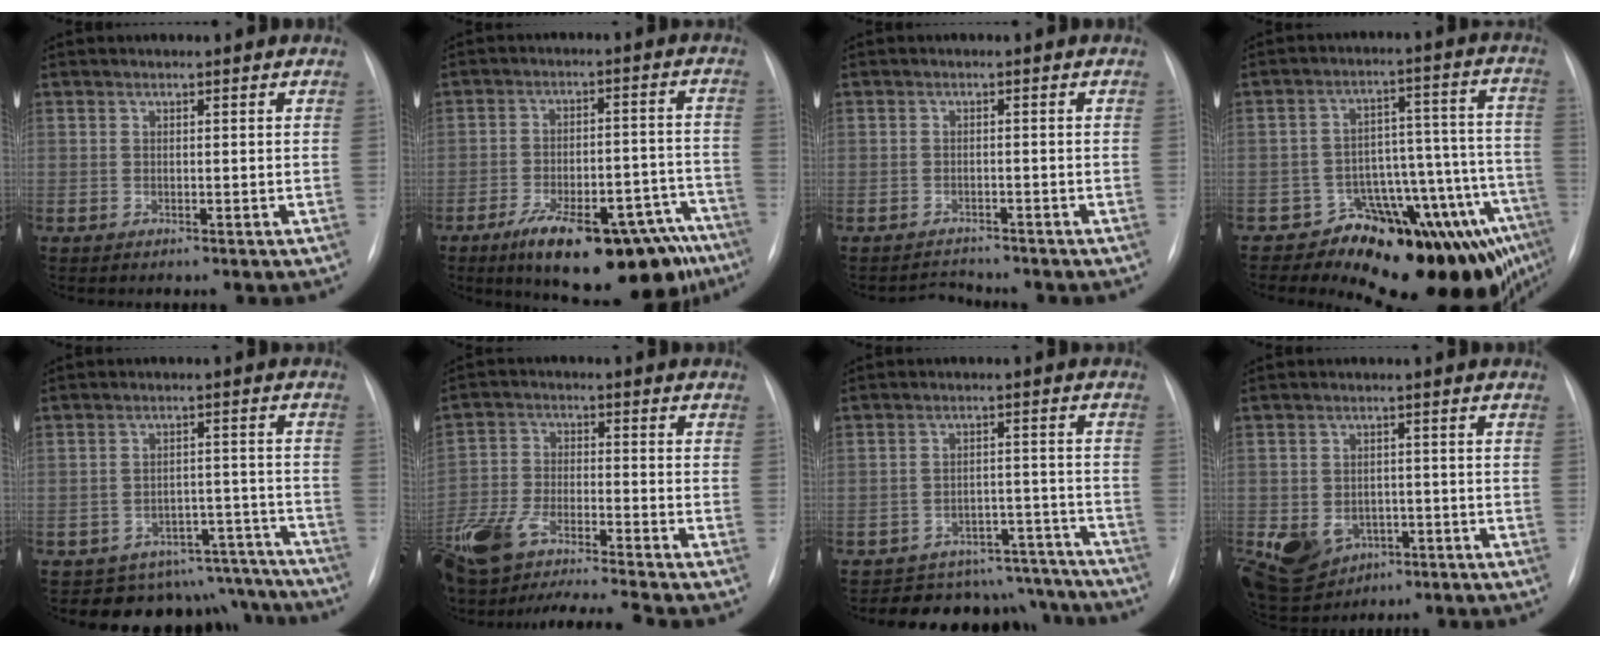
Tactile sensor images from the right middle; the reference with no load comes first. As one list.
[{"total": 20.3, "force": [-14.6, 6.9, 12.3], "torque": [-0.112, 0.040, -0.207]}, {"total": 2.0, "force": [-1.8, 0.5, -0.8], "torque": [0.010, -0.008, -0.029]}, {"total": 15.3, "force": [-10.6, 3.9, 10.3], "torque": [-0.069, 0.066, -0.145]}, {"total": 13.8, "force": [-13.0, 4.5, -0.6], "torque": [0.037, 0.057, -0.156]}, {"total": 15.4, "force": [-12.8, 1.8, 8.3], "torque": [-0.182, -0.003, -0.230]}, {"total": 15.7, "force": [-14.8, 5.0, 1.2], "torque": [-0.001, 0.046, -0.182]}, {"total": 12.8, "force": [-4.8, 10.2, 6.0], "torque": [-0.141, 0.004, -0.061]}]